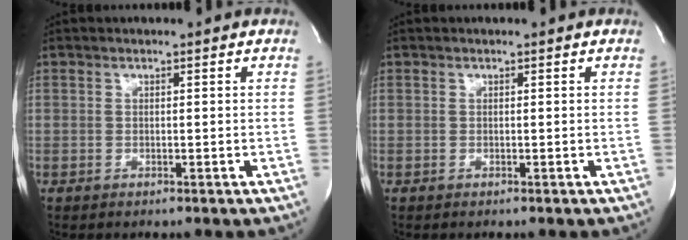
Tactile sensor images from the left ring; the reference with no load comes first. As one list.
[{"total": 0.0}]